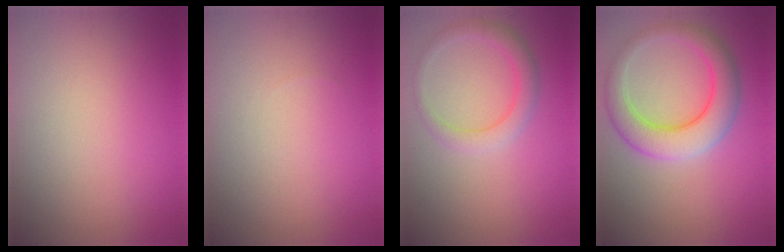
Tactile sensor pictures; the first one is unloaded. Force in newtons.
{"total": 0.0}
{"total": 2.6, "press": 2.6, "slide": 0.2}
{"total": 5.9, "press": 5.9, "slide": 0.3}